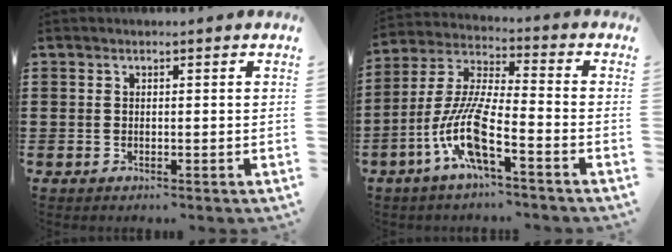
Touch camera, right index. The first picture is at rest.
{"total": 10.9, "force": [-5.5, 1.8, 9.2], "torque": [-0.215, -0.014, -0.112]}